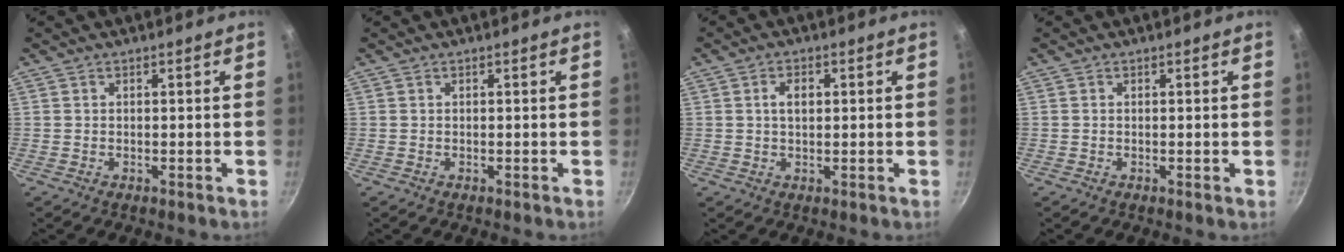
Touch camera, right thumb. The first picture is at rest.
{"total": 0.0}
{"total": 3.3, "force": [0.7, 2.0, 2.5], "torque": [-0.034, 0.006, 0.010]}
{"total": 0.0}